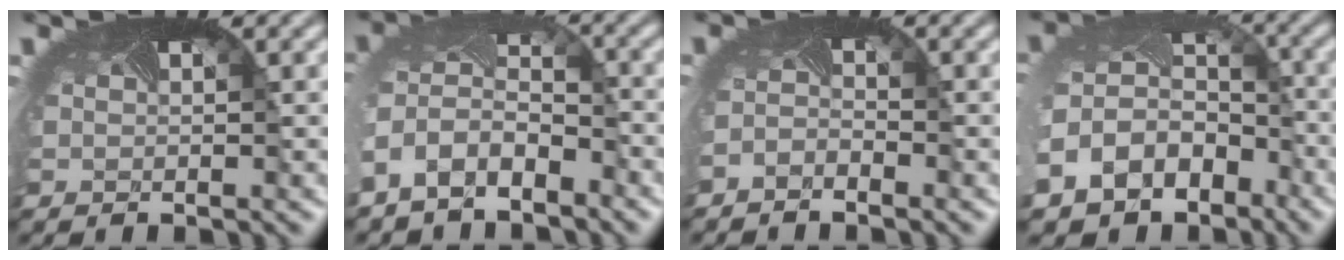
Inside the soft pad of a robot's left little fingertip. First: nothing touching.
{"total": 5.8, "force": [-3.6, 3.7, 2.5], "torque": [-0.077, -0.020, -0.067]}
{"total": 1.4, "force": [-1.4, -0.1, -0.3], "torque": [-0.020, -0.015, -0.027]}
{"total": 11.8, "force": [-6.4, 9.2, 3.9], "torque": [-0.131, -0.049, -0.093]}